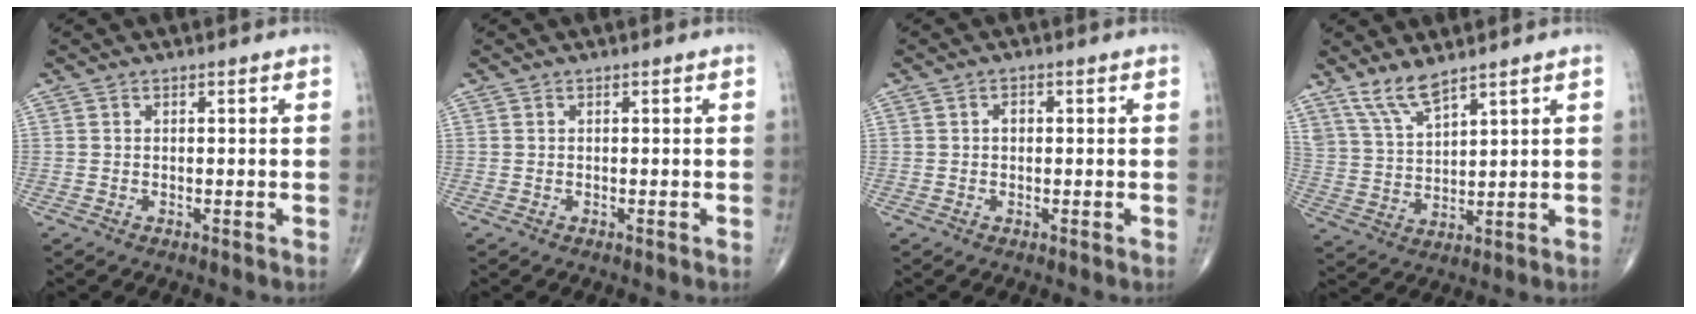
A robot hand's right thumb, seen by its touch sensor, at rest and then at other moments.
{"total": 0.0}
{"total": 1.4, "force": [0.1, 1.0, 0.9], "torque": [-0.009, 0.004, -0.001]}
{"total": 7.1, "force": [5.7, 1.7, 3.8], "torque": [-0.075, -0.030, 0.124]}